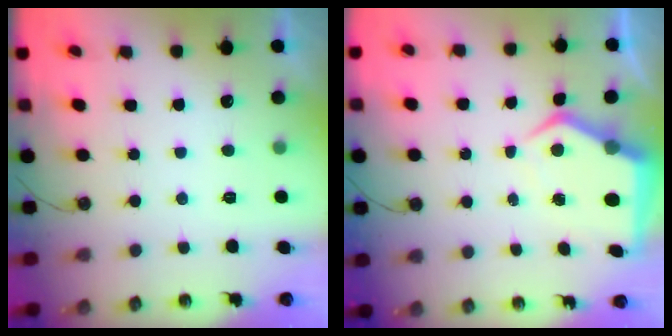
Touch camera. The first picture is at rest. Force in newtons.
{"total": 7.4, "press": 7.3, "slide": 1.0}